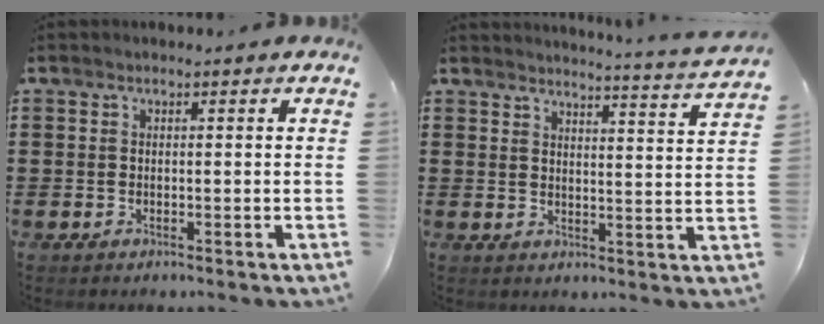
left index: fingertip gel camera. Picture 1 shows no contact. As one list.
[{"total": 3.6, "force": [3.4, -0.9, 0.5], "torque": [-0.017, -0.033, 0.055]}]